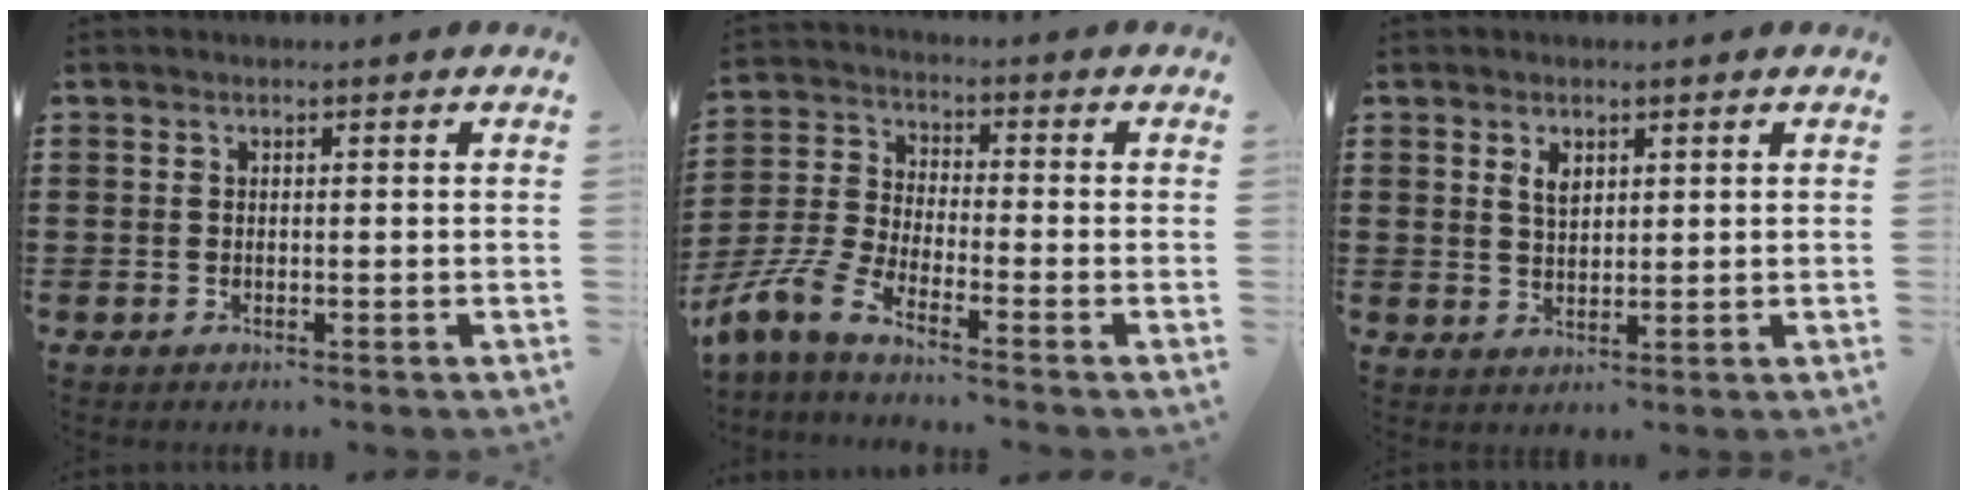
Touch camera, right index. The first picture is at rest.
{"total": 5.8, "force": [-4.7, 0.8, 3.3], "torque": [-0.108, -0.020, -0.102]}
{"total": 2.4, "force": [1.3, 1.4, 1.4], "torque": [-0.033, 0.004, 0.024]}